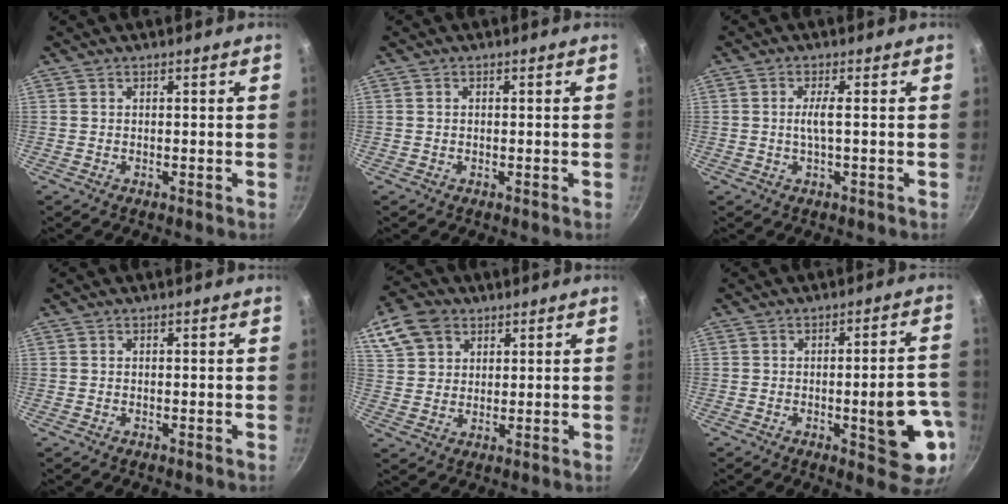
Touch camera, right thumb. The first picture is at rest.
{"total": 0.6, "force": [0.0, 0.5, 0.4], "torque": [-0.005, 0.003, -0.001]}
{"total": 2.7, "force": [-0.1, 0.2, 2.7], "torque": [-0.061, 0.003, -0.001]}
{"total": 0.0}
{"total": 12.5, "force": [6.2, 9.3, 5.4], "torque": [-0.115, 0.012, 0.117]}
{"total": 13.0, "force": [-3.2, 4.3, 11.9], "torque": [-0.116, 0.016, -0.038]}